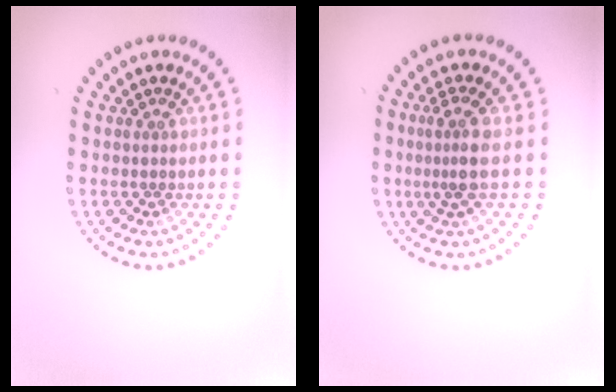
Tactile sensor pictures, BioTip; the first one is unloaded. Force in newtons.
{"total": 2.5, "press": 1.8, "slide": 1.7}